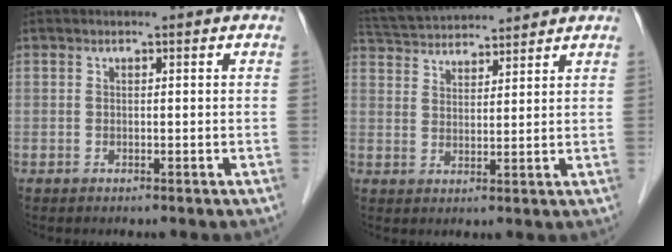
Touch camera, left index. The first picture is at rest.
{"total": 10.5, "force": [10.0, 1.2, 2.8], "torque": [-0.060, 0.033, 0.168]}